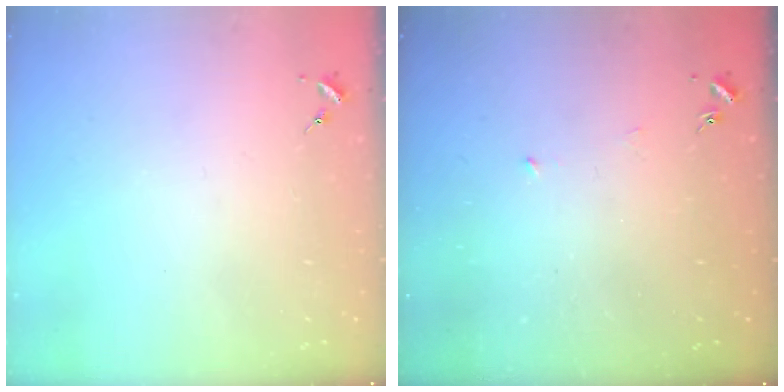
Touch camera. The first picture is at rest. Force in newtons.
{"total": 3.1, "press": 3.1, "slide": 0.2}